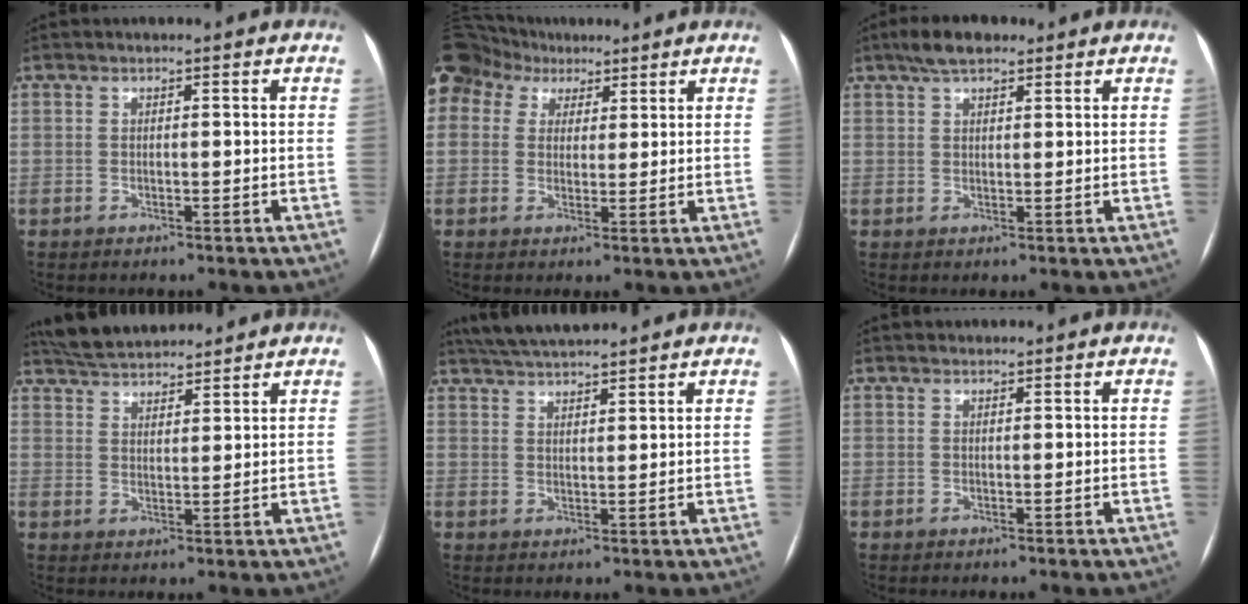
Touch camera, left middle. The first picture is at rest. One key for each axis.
{"total": 16.9, "fx": 9.1, "fy": 12.6, "fz": 6.7, "tx": -0.206, "ty": 0.088, "tz": 0.174}
{"total": 5.0, "fx": 3.6, "fy": 2.0, "fz": 2.9, "tx": -0.057, "ty": 0.020, "tz": 0.063}
{"total": 9.9, "fx": 9.2, "fy": 2.1, "fz": 2.9, "tx": -0.055, "ty": 0.025, "tz": 0.154}
{"total": 8.2, "fx": 7.5, "fy": 0.7, "fz": 3.2, "tx": -0.061, "ty": 0.032, "tz": 0.126}
{"total": 4.6, "fx": 4.1, "fy": 2.2, "fz": 0.3, "tx": 0.003, "ty": 0.005, "tz": 0.050}